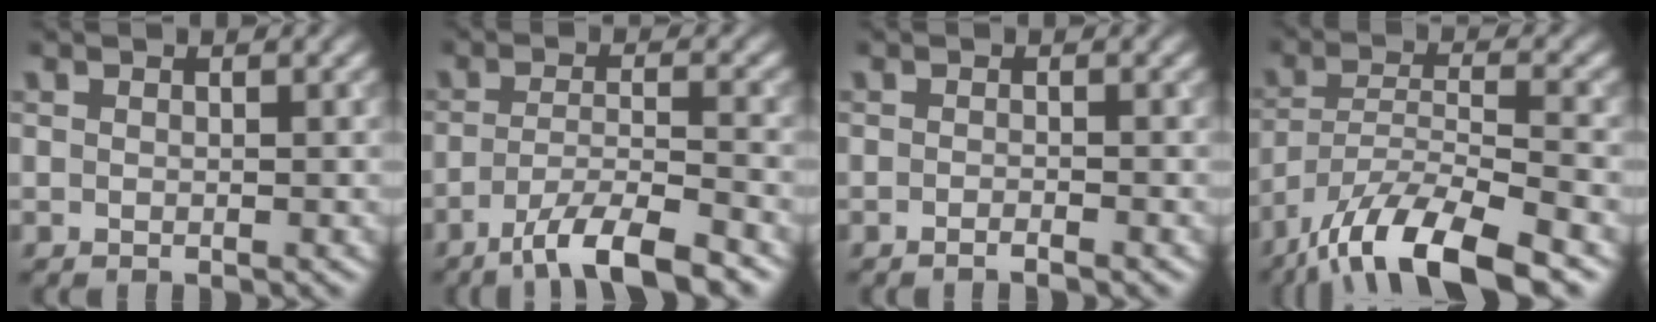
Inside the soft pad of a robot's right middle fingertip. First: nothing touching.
{"total": 6.2, "force": [-4.2, 1.2, 4.4], "torque": [-0.066, 0.000, -0.076]}
{"total": 1.1, "force": [-0.7, 0.2, 0.8], "torque": [-0.007, 0.000, -0.015]}
{"total": 10.5, "force": [-7.8, 2.5, 6.5], "torque": [-0.106, 0.003, -0.146]}